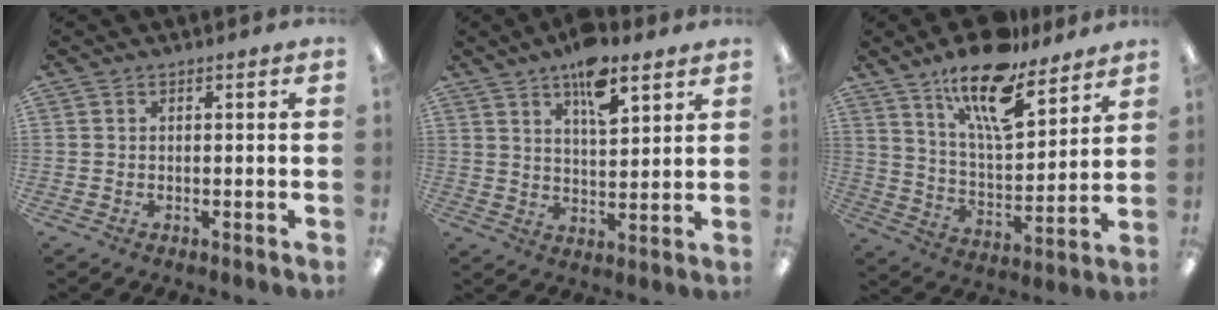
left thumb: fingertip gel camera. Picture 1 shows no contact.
{"total": 10.3, "force": [6.9, 4.1, 6.4], "torque": [-0.095, -0.035, 0.116]}
{"total": 17.0, "force": [12.7, 5.6, 9.8], "torque": [-0.168, -0.075, 0.214]}